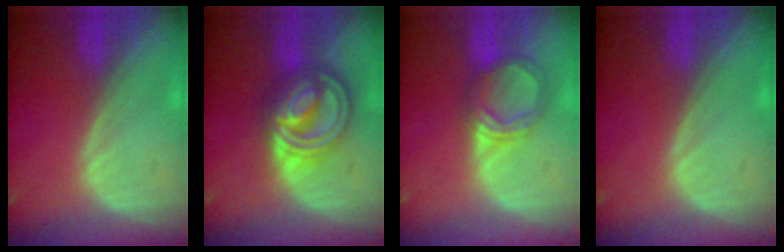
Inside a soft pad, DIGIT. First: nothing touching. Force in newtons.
{"total": 9.2, "press": 9.2, "slide": 0.6}
{"total": 5.5, "press": 5.2, "slide": 1.8}
{"total": 0.0}